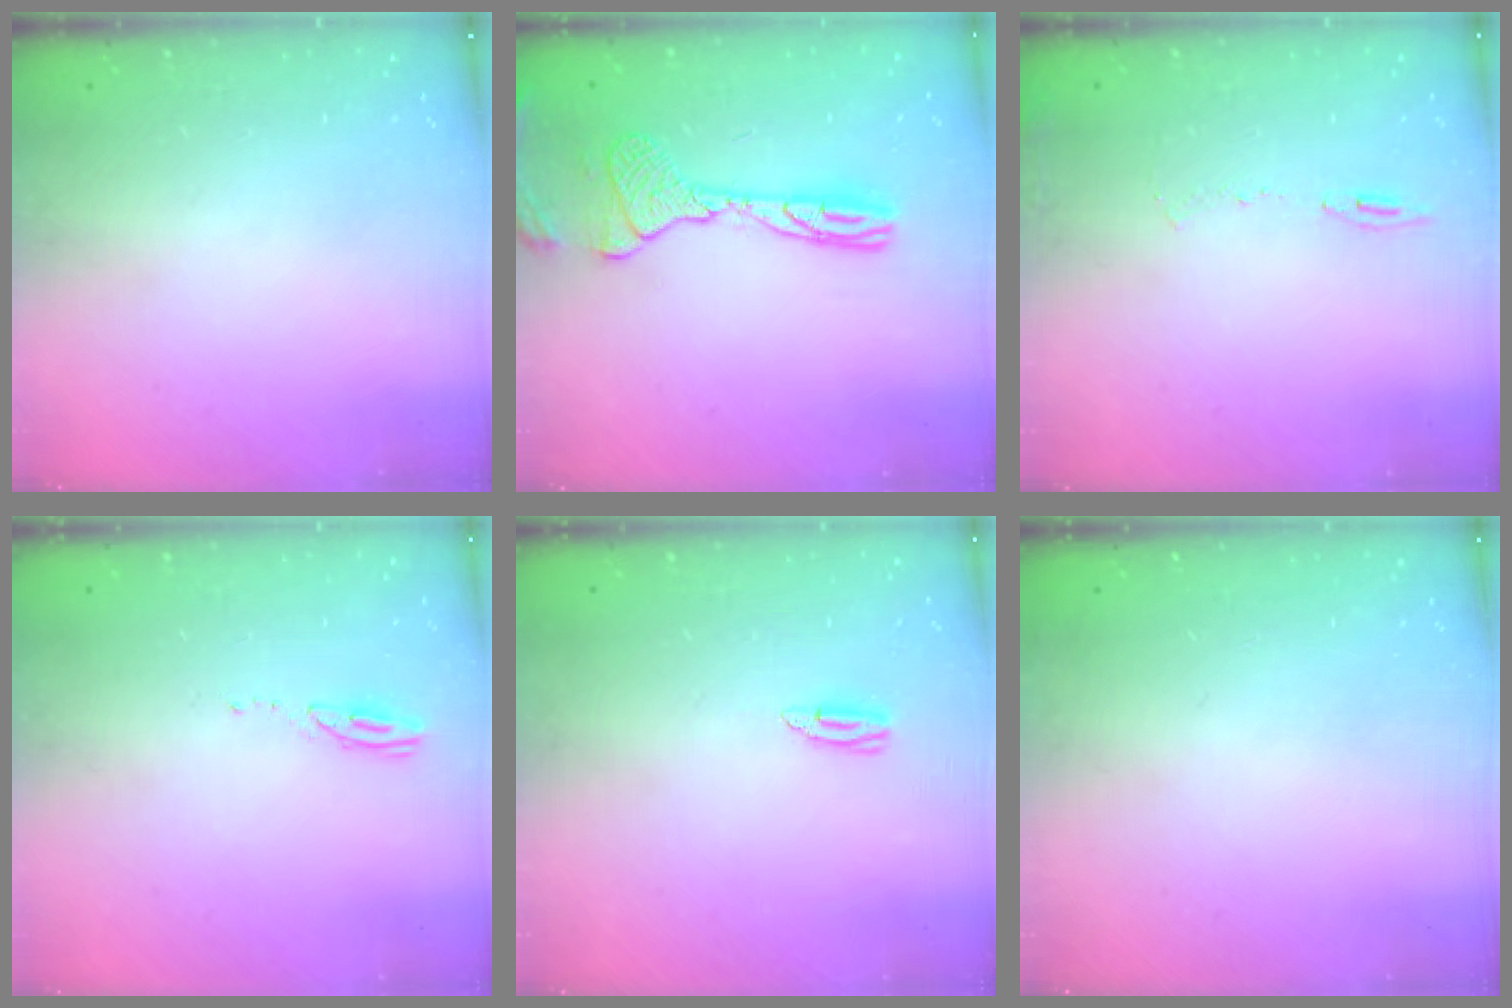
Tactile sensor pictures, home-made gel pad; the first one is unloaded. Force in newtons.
{"total": 13.3, "press": 13.0, "slide": 2.6}
{"total": 6.2, "press": 6.0, "slide": 1.5}
{"total": 3.4, "press": 3.4, "slide": 0.4}
{"total": 4.8, "press": 4.3, "slide": 2.0}
{"total": 2.2, "press": 2.1, "slide": 0.8}